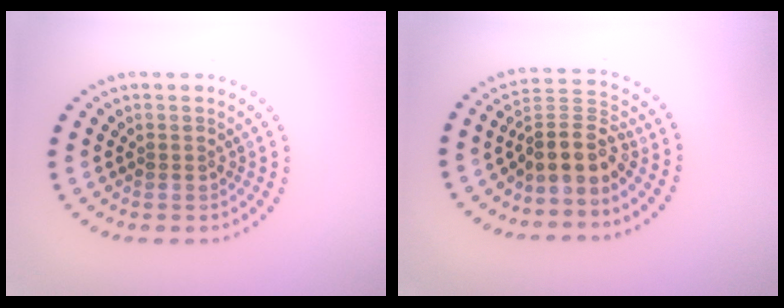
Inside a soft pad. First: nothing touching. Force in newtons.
{"total": 3.9, "press": 3.0, "slide": 2.5}